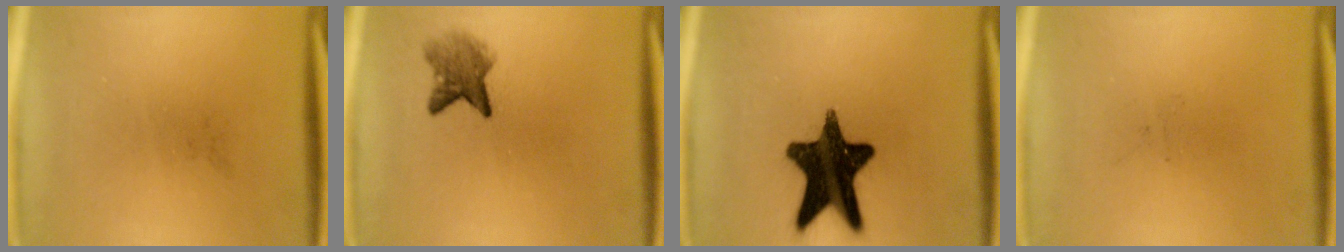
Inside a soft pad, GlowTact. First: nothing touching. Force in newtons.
{"total": 4.0}
{"total": 16.7}
{"total": 0.0}